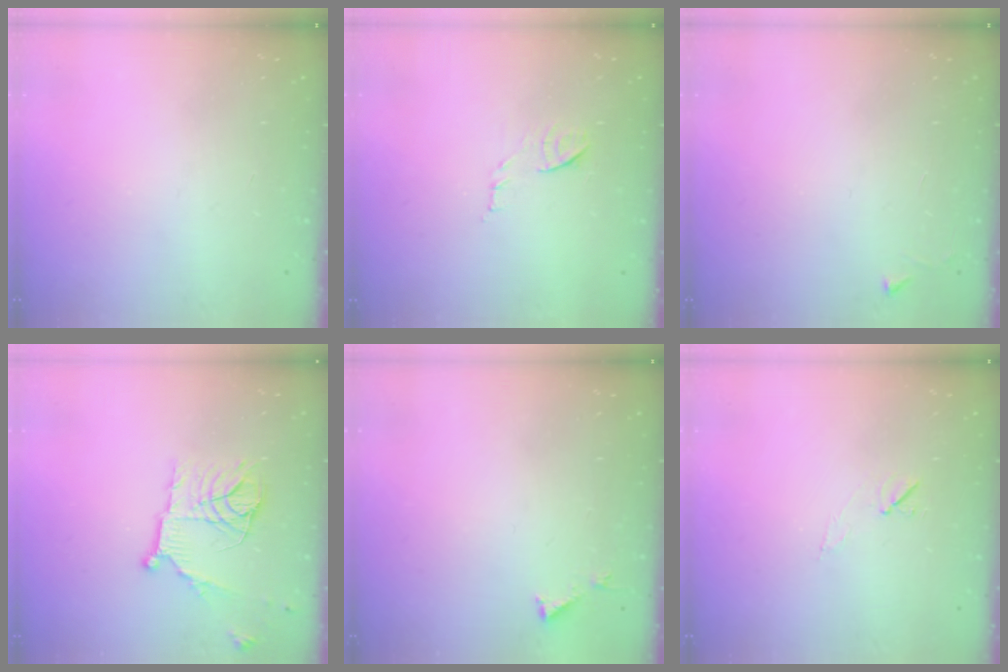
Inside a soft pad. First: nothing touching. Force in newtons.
{"total": 7.8, "press": 7.7, "slide": 0.7}
{"total": 2.3, "press": 2.3, "slide": 0.4}
{"total": 14.9, "press": 14.8, "slide": 1.4}
{"total": 3.0, "press": 3.0, "slide": 0.2}
{"total": 5.2, "press": 4.7, "slide": 2.1}